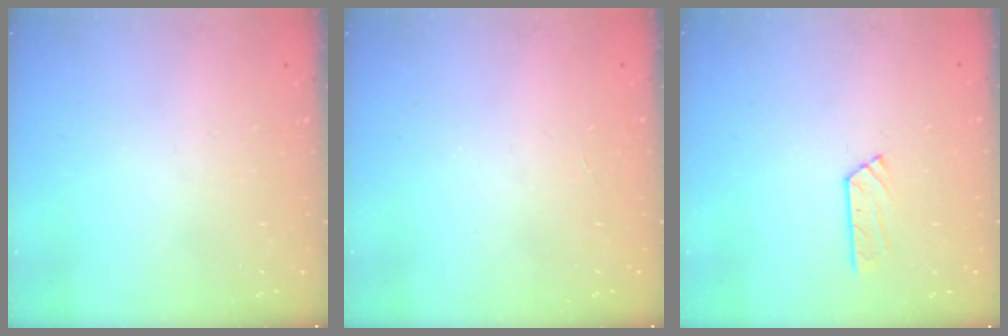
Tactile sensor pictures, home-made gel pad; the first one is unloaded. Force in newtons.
{"total": 0.0}
{"total": 3.3, "press": 3.2, "slide": 0.4}